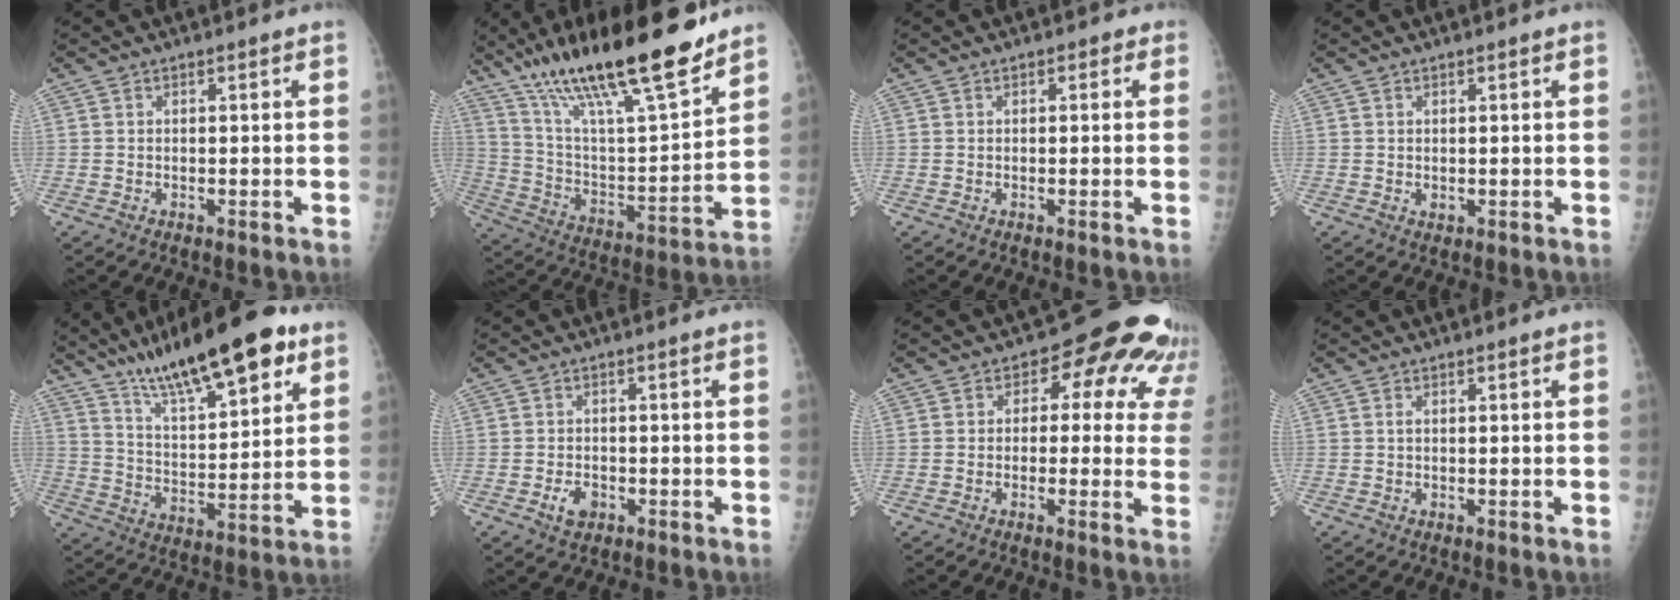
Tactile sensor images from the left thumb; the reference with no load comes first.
{"total": 26.1, "force": [18.7, 5.1, 17.4], "torque": [-0.277, -0.066, 0.325]}
{"total": 1.0, "force": [0.5, 0.8, 0.5], "torque": [0.007, 0.002, -0.001]}
{"total": 1.1, "force": [0.5, 0.5, 0.9], "torque": [-0.013, -0.003, 0.012]}
{"total": 20.7, "force": [13.2, 5.7, 15.0], "torque": [-0.219, -0.043, 0.220]}
{"total": 2.8, "force": [-1.1, 1.8, 1.7], "torque": [-0.026, 0.003, -0.015]}
{"total": 13.4, "force": [5.9, 8.1, 8.9], "torque": [-0.050, 0.000, 0.046]}
{"total": 0.6, "force": [0.2, 0.2, 0.5], "torque": [-0.013, 0.003, 0.004]}